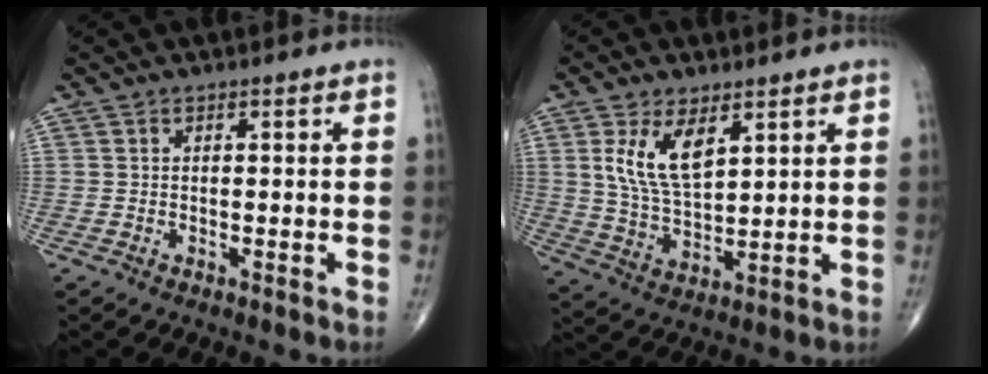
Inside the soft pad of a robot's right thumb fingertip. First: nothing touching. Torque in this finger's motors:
{"motor_torque": [0.10, 0.14, 0.11, 0.00, 0.23]}